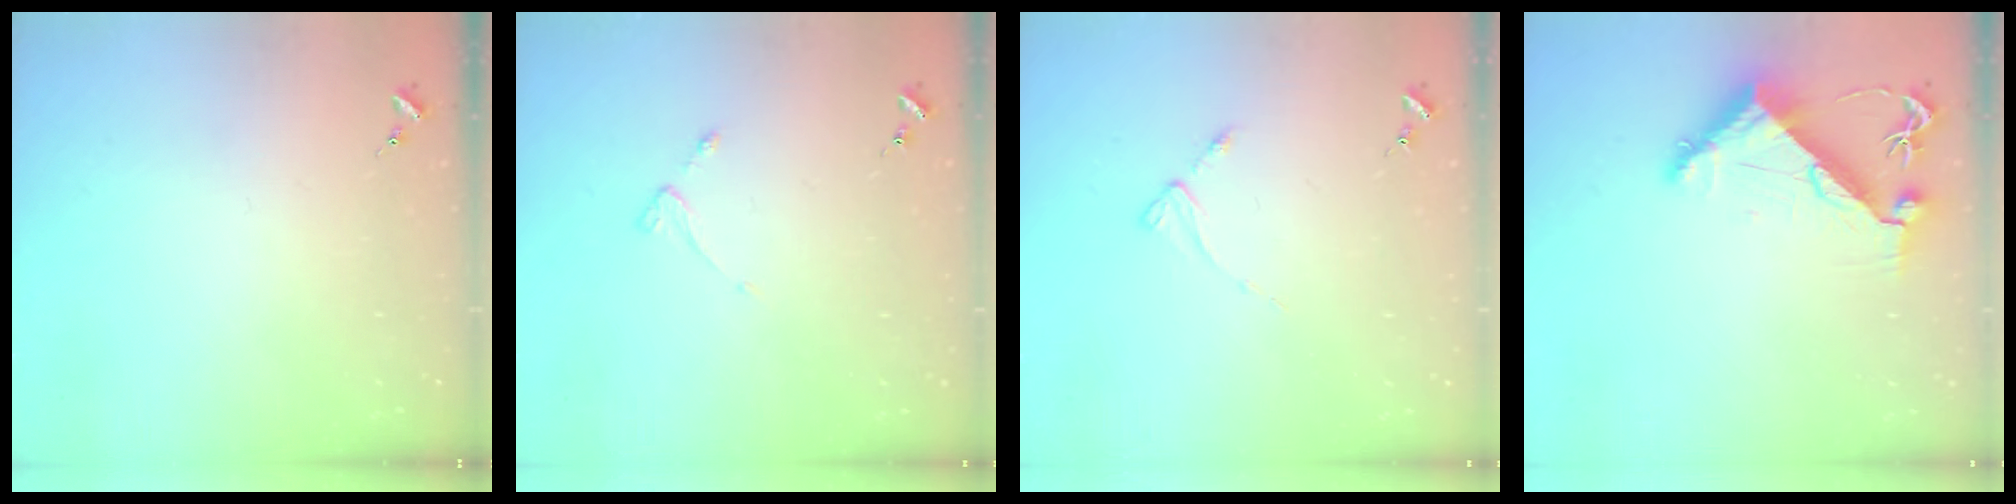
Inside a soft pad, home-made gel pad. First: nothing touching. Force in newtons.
{"total": 2.6, "press": 2.6, "slide": 0.5}
{"total": 2.8, "press": 2.8, "slide": 0.3}
{"total": 7.9, "press": 7.8, "slide": 1.0}